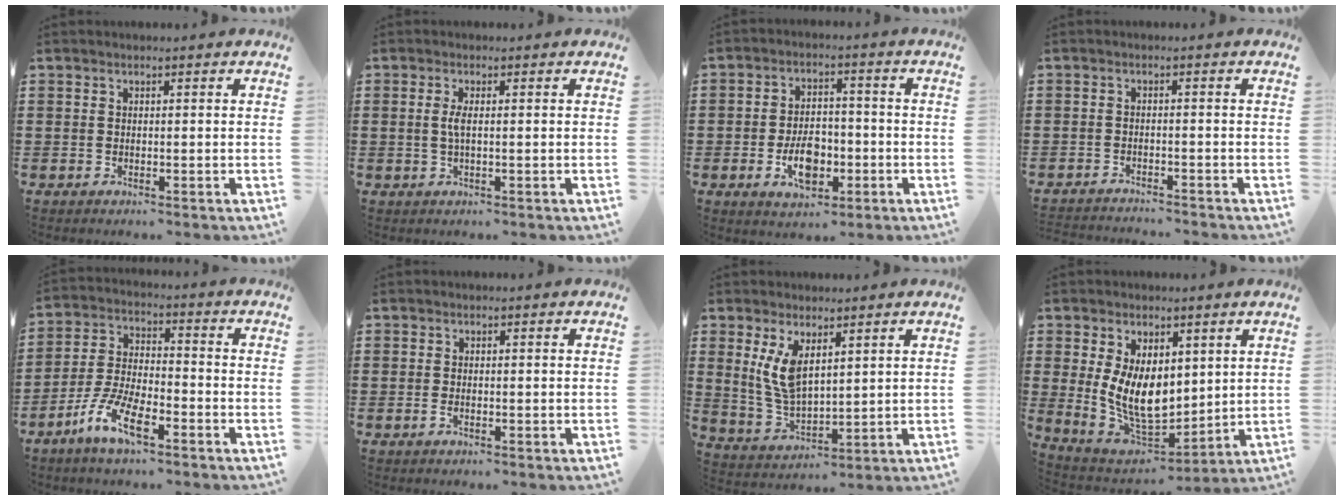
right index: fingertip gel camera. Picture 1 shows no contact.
{"total": 2.1, "force": [-0.1, 0.3, 2.1], "torque": [-0.049, -0.004, -0.005]}
{"total": 6.8, "force": [-2.2, 3.9, 5.1], "torque": [-0.078, -0.005, -0.043]}
{"total": 2.0, "force": [-2.0, -0.1, -0.1], "torque": [-0.003, 0.000, -0.043]}
{"total": 8.0, "force": [-5.1, 2.4, 5.7], "torque": [-0.138, -0.005, -0.101]}
{"total": 0.8, "force": [-0.4, 0.3, 0.6], "torque": [-0.020, -0.007, -0.009]}
{"total": 7.2, "force": [2.7, 3.3, 5.8], "torque": [-0.131, -0.004, 0.048]}
{"total": 9.6, "force": [1.5, 6.1, 7.3], "torque": [-0.145, -0.002, 0.029]}